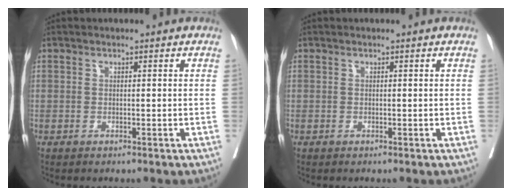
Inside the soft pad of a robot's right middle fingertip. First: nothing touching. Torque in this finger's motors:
{"motor_torque": [-0.02, -0.02, 0.00, 0.00]}